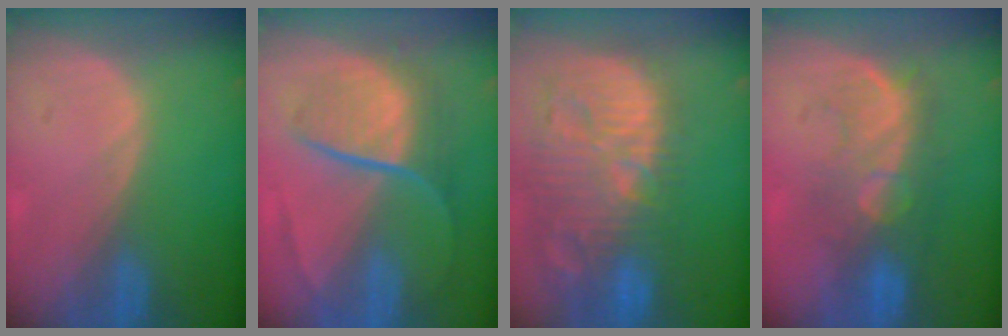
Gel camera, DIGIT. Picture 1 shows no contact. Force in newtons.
{"total": 9.3, "press": 7.7, "slide": 5.2}
{"total": 14.7, "press": 12.8, "slide": 7.2}
{"total": 8.0, "press": 7.9, "slide": 1.6}